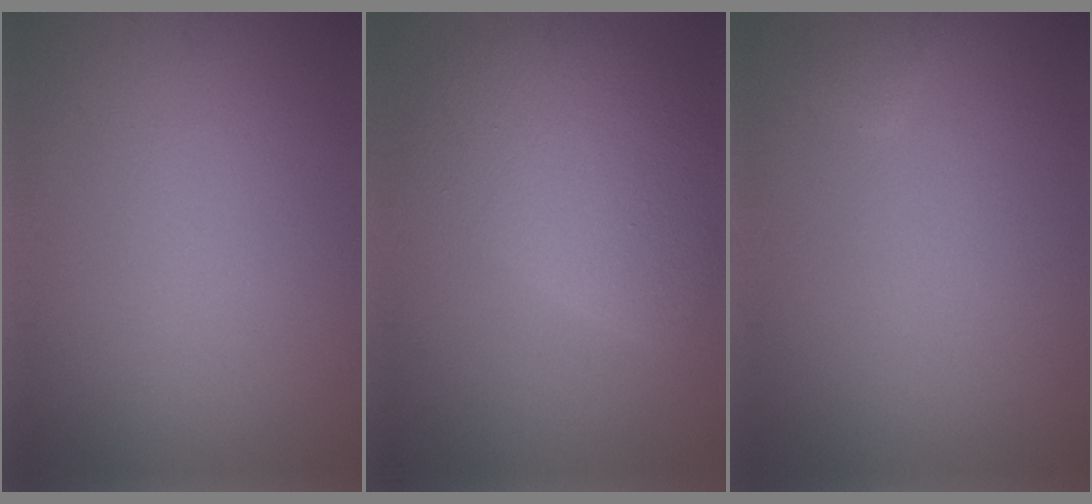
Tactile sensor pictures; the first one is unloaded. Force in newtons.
{"total": 6.5, "press": 6.4, "slide": 0.6}
{"total": 0.6, "press": 0.6, "slide": 0.1}